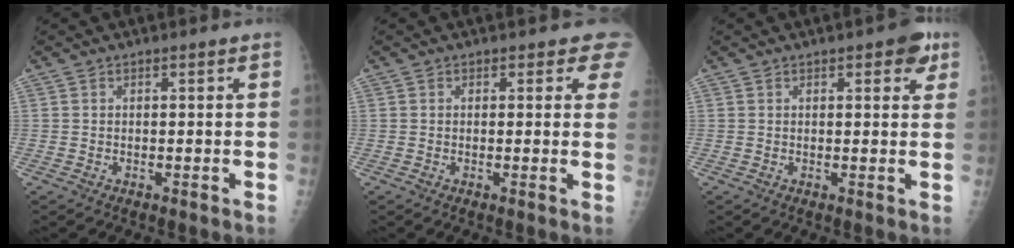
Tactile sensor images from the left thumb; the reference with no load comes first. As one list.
[{"total": 3.1, "force": [2.3, 1.6, 1.4], "torque": [0.013, -0.008, 0.011]}, {"total": 4.5, "force": [2.3, 1.8, 3.5], "torque": [-0.025, -0.005, 0.020]}]